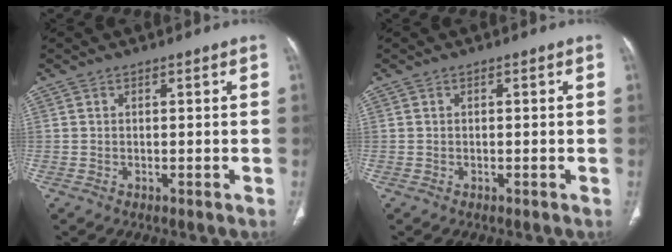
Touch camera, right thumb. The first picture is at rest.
{"total": 0.0}